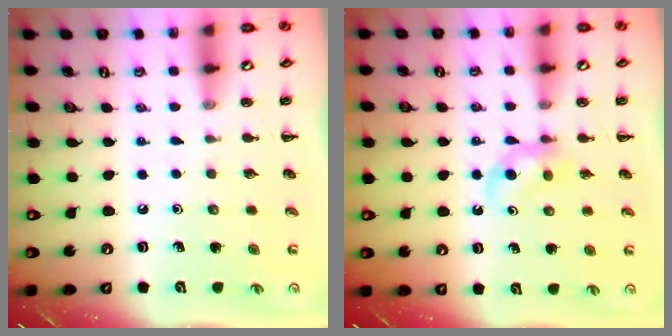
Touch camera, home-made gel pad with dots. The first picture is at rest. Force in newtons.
{"total": 4.7, "press": 4.5, "slide": 1.3}